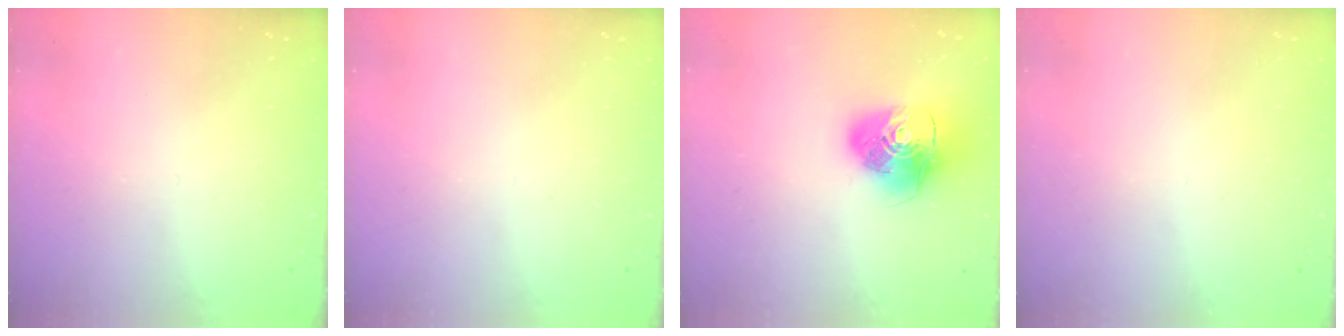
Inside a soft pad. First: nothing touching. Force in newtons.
{"total": 0.0}
{"total": 14.5, "press": 14.4, "slide": 1.9}
{"total": 0.9, "press": 0.9, "slide": 0.1}